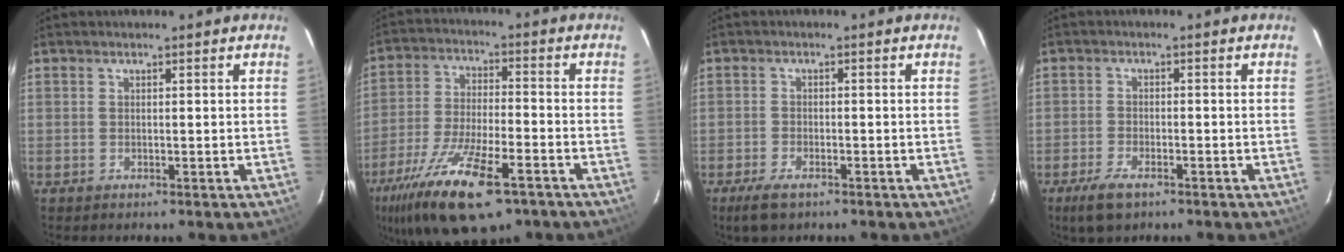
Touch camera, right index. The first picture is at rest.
{"total": 18.4, "force": [-11.4, 6.1, 13.1], "torque": [-0.264, -0.044, -0.200]}
{"total": 4.4, "force": [-3.1, 1.7, 2.5], "torque": [-0.067, -0.011, -0.057]}
{"total": 5.3, "force": [-3.6, 2.1, 3.2], "torque": [-0.086, -0.011, -0.067]}